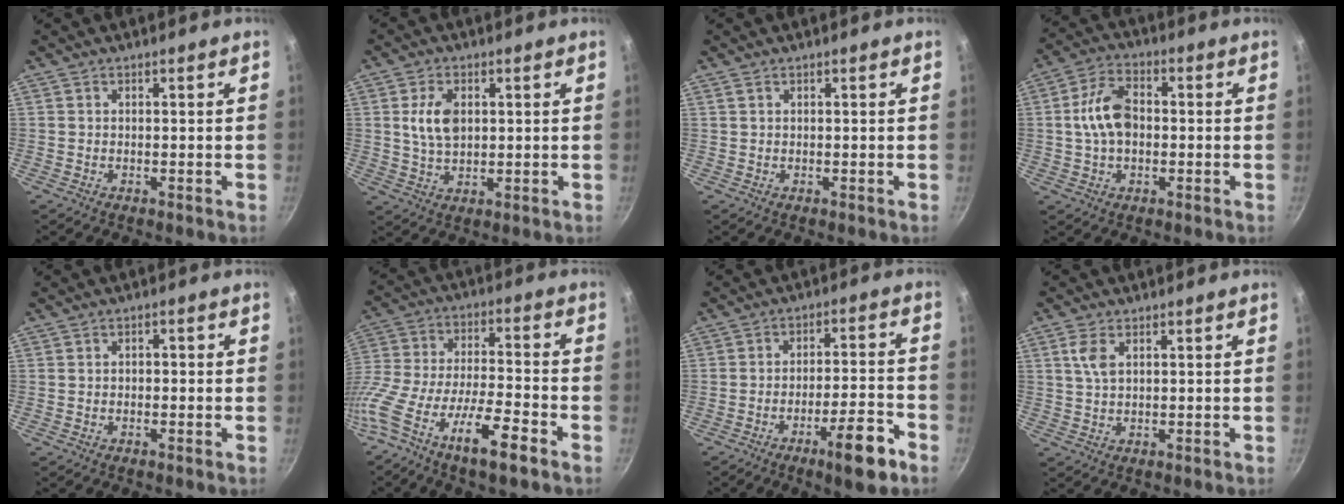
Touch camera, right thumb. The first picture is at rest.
{"total": 6.9, "force": [1.5, 4.3, 5.2], "torque": [-0.088, -0.006, 0.029]}
{"total": 0.6, "force": [0.4, 0.2, 0.4], "torque": [-0.008, 0.002, 0.009]}
{"total": 9.3, "force": [0.0, 6.1, 7.1], "torque": [-0.120, 0.025, -0.008]}
{"total": 1.3, "force": [-0.3, 0.9, 0.8], "torque": [-0.014, 0.007, -0.006]}
{"total": 15.4, "force": [-9.0, 4.0, 11.9], "torque": [-0.233, 0.035, -0.175]}
{"total": 10.4, "force": [-5.8, 2.2, 8.3], "torque": [-0.120, 0.040, -0.080]}
{"total": 3.9, "force": [1.5, 2.0, 3.0], "torque": [-0.059, -0.005, 0.031]}